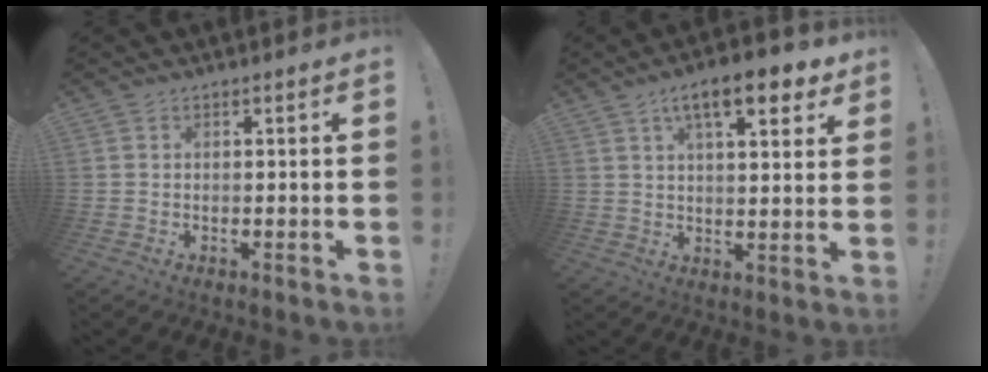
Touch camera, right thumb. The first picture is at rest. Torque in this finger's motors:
{"motor_torque": [0.10, 0.31, 0.60, 0.04, 0.12]}